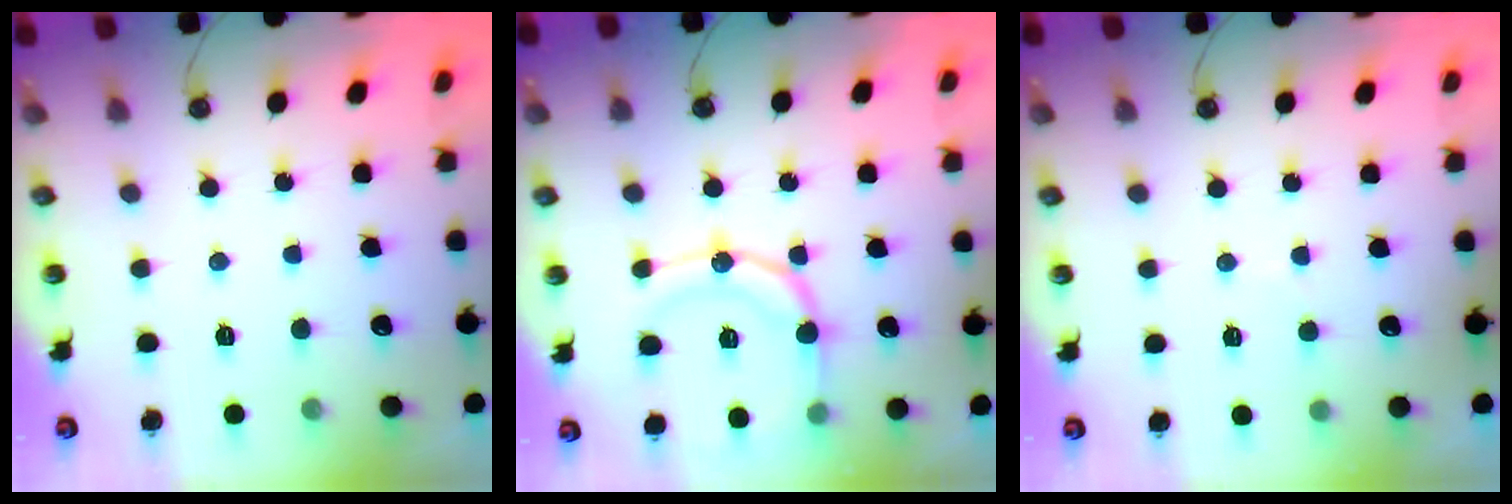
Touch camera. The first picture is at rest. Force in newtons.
{"total": 16.3, "press": 16.0, "slide": 3.2}
{"total": 4.6, "press": 4.6, "slide": 0.4}